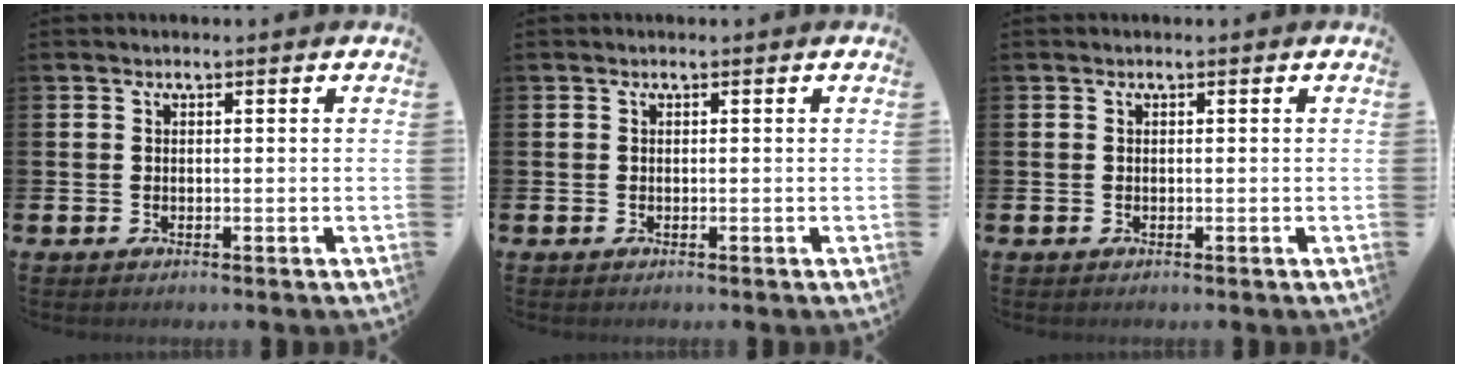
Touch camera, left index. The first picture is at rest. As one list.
[{"total": 0.0}, {"total": 0.0}]